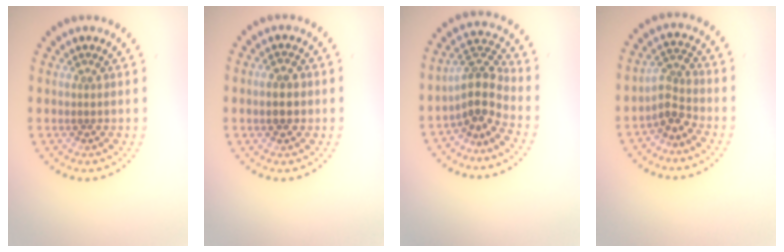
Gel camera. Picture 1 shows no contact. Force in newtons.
{"total": 2.2, "press": 2.2, "slide": 0.2}
{"total": 3.5, "press": 2.9, "slide": 2.1}
{"total": 2.6, "press": 2.0, "slide": 1.8}